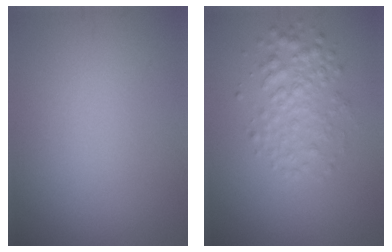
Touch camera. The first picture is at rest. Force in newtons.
{"total": 3.0, "press": 3.0, "slide": 0.0}